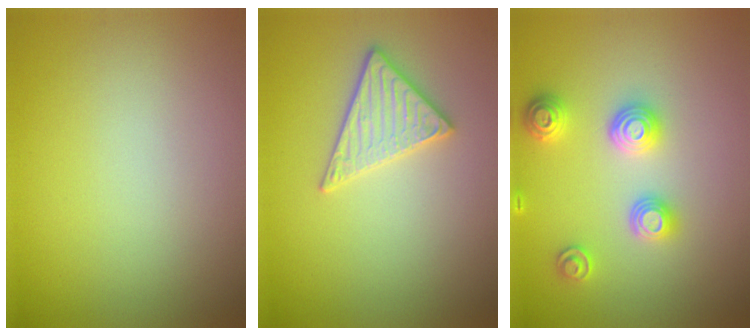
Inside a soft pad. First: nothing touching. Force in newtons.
{"total": 2.8, "press": 2.7, "slide": 0.7}
{"total": 3.1, "press": 3.0, "slide": 0.4}